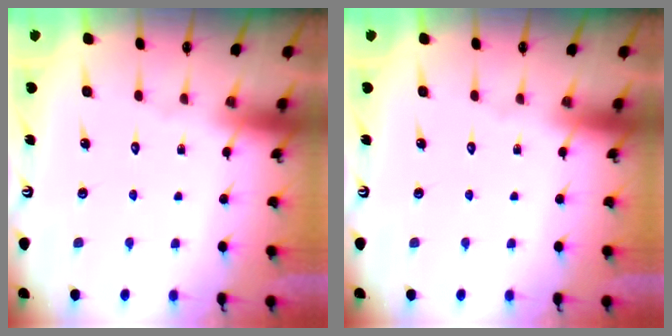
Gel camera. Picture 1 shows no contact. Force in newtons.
{"total": 0.0}